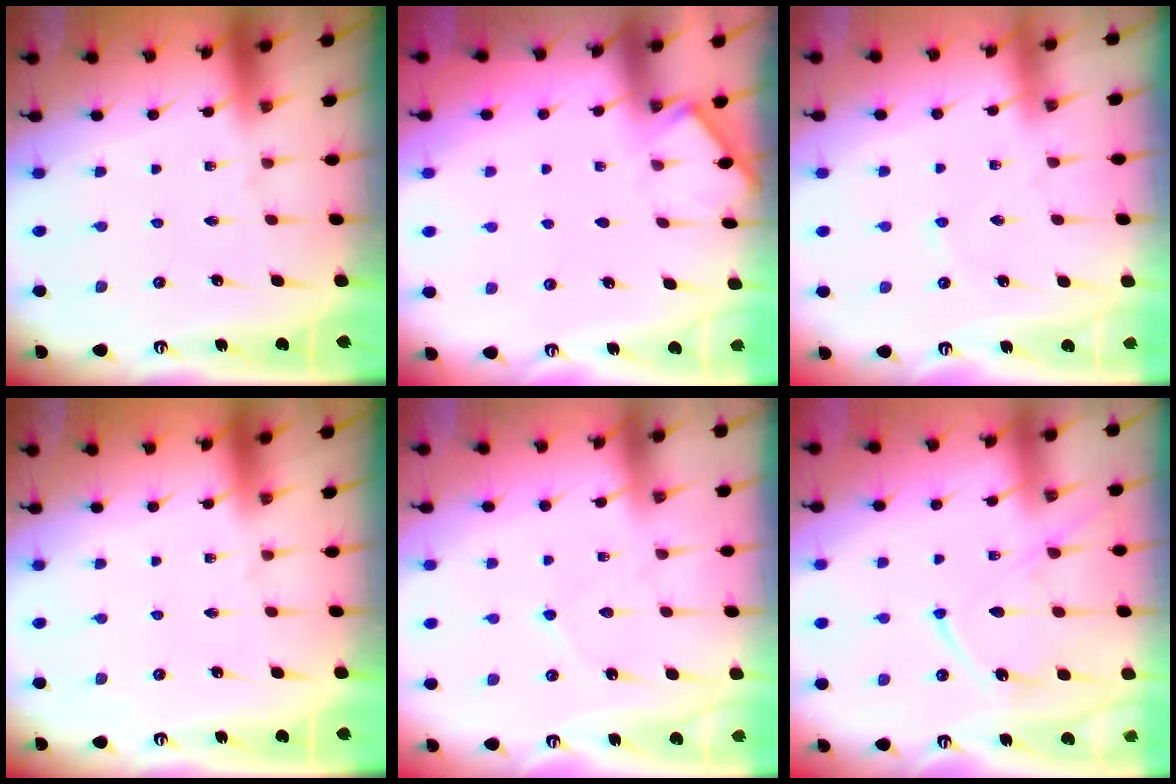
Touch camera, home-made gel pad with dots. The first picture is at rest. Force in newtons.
{"total": 3.8, "press": 3.7, "slide": 0.5}
{"total": 1.7, "press": 1.7, "slide": 0.3}
{"total": 0.0}
{"total": 4.0, "press": 4.0, "slide": 0.1}
{"total": 13.6, "press": 13.5, "slide": 1.3}